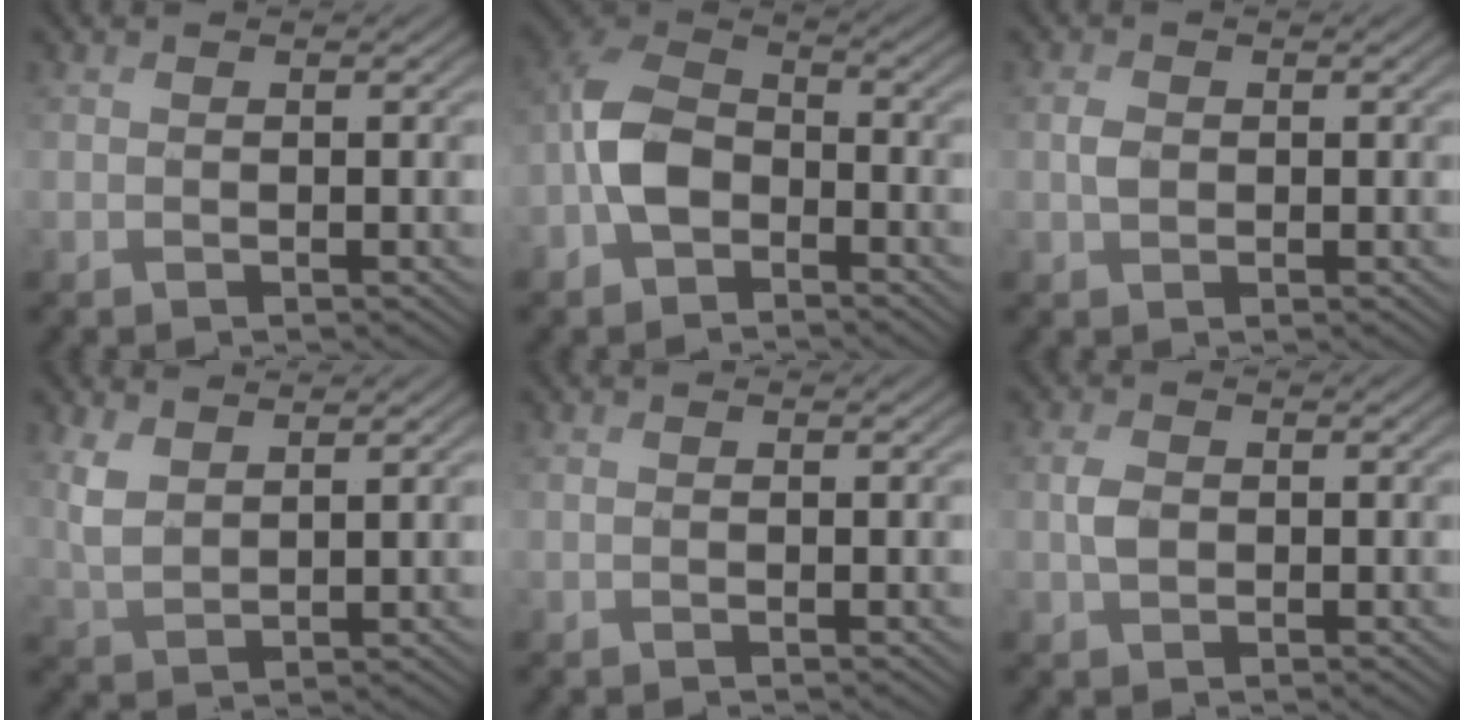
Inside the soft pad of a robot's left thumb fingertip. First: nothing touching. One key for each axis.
{"total": 7.0, "fx": -2.6, "fy": 4.6, "fz": 4.5, "tx": -0.098, "ty": 0.014, "tz": -0.069}
{"total": 1.5, "fx": 0.6, "fy": 1.0, "fz": 0.9, "tx": -0.021, "ty": 0.006, "tz": 0.009}
{"total": 4.4, "fx": 3.5, "fy": 1.3, "fz": 2.3, "tx": -0.066, "ty": 0.006, "tz": 0.076}
{"total": 0.0}
{"total": 1.9, "fx": 0.5, "fy": 1.2, "fz": 1.3, "tx": -0.030, "ty": 0.006, "tz": 0.007}